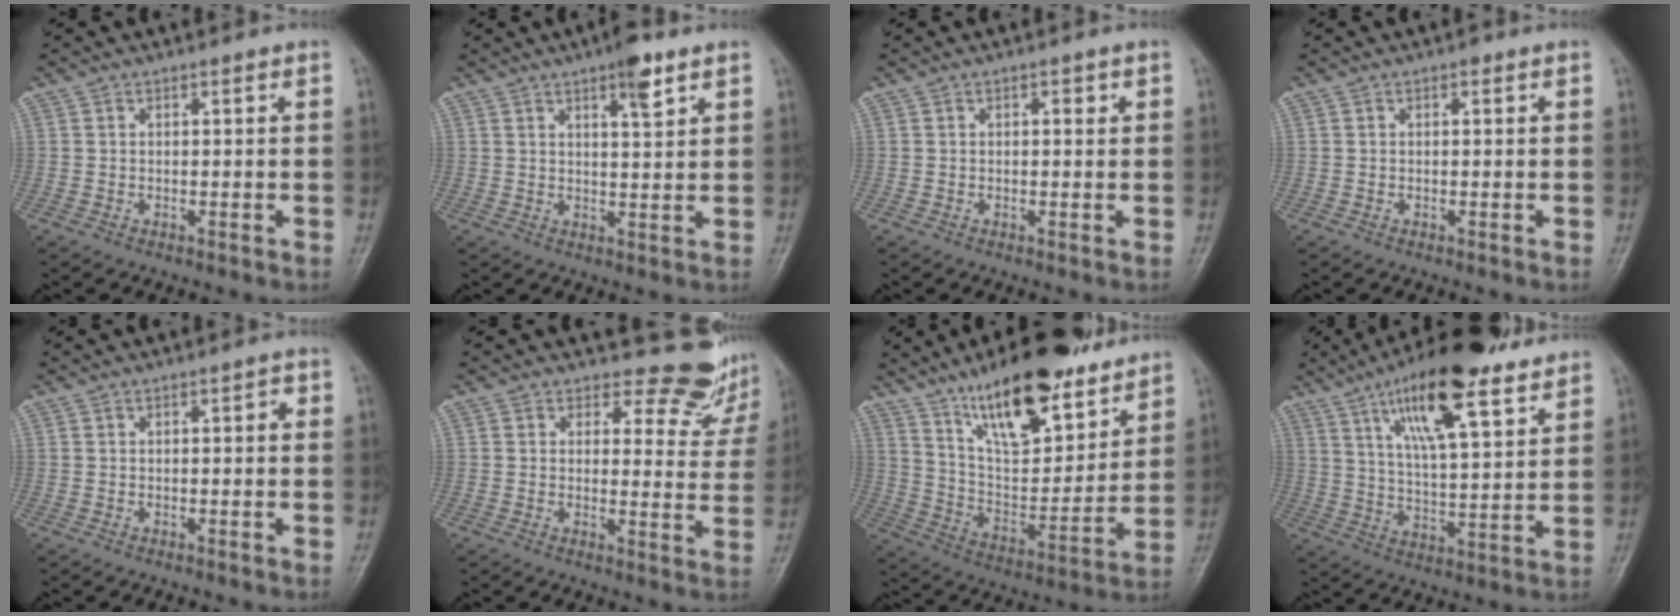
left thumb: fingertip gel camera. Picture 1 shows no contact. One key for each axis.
{"total": 5.8, "fx": 3.4, "fy": 1.6, "fz": 4.4, "tx": -0.056, "ty": -0.016, "tz": 0.049}
{"total": 1.4, "fx": 0.5, "fy": 0.7, "fz": 1.1, "tx": -0.007, "ty": 0.002, "tz": 0.005}
{"total": 0.8, "fx": 0.4, "fy": 0.5, "fz": 0.5, "tx": -0.002, "ty": 0.001, "tz": 0.001}
{"total": 1.6, "fx": 0.3, "fy": 0.8, "fz": 1.4, "tx": -0.011, "ty": 0.004, "tz": 0.000}
{"total": 10.0, "fx": 9.2, "fy": 3.9, "fz": 0.5, "tx": 0.036, "ty": -0.080, "tz": 0.086}
{"total": 22.2, "fx": 15.4, "fy": 7.9, "fz": 14.0, "tx": -0.181, "ty": -0.076, "tz": 0.261}
{"total": 19.7, "fx": 11.9, "fy": 5.8, "fz": 14.6, "tx": -0.218, "ty": -0.041, "tz": 0.199}